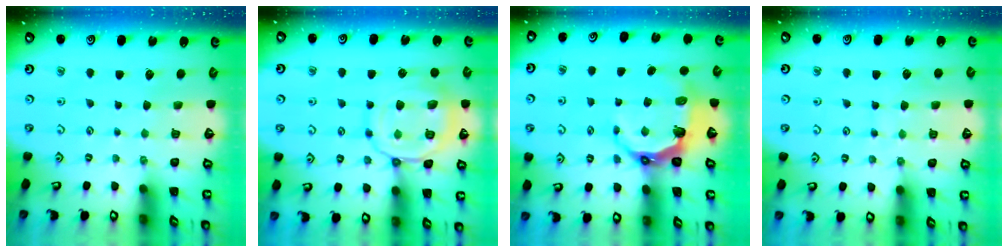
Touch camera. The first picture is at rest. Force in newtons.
{"total": 14.7, "press": 14.6, "slide": 1.4}
{"total": 7.3, "press": 5.9, "slide": 4.3}
{"total": 6.3, "press": 6.3, "slide": 0.5}